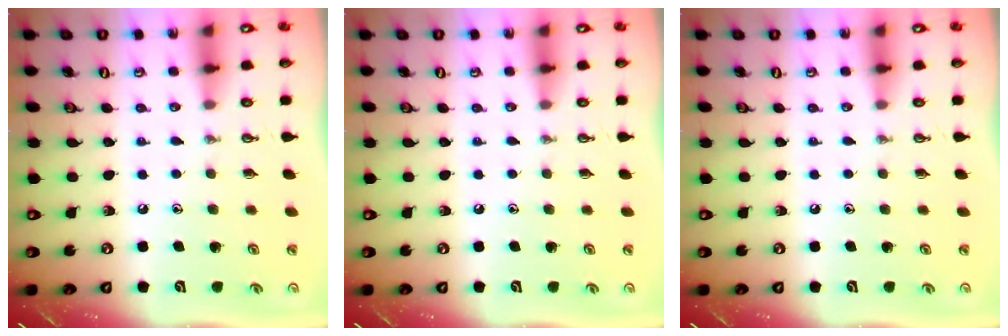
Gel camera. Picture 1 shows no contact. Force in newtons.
{"total": 0.0}
{"total": 0.0}